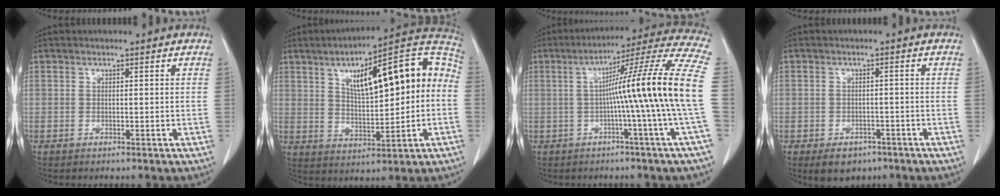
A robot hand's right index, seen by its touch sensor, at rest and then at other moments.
{"total": 18.5, "force": [3.3, 5.2, 17.5], "torque": [-0.256, 0.042, 0.051]}
{"total": 17.4, "force": [-1.3, -2.8, 17.2], "torque": [-0.237, 0.012, -0.034]}
{"total": 4.5, "force": [-2.9, 3.0, 1.7], "torque": [-0.018, 0.003, -0.033]}